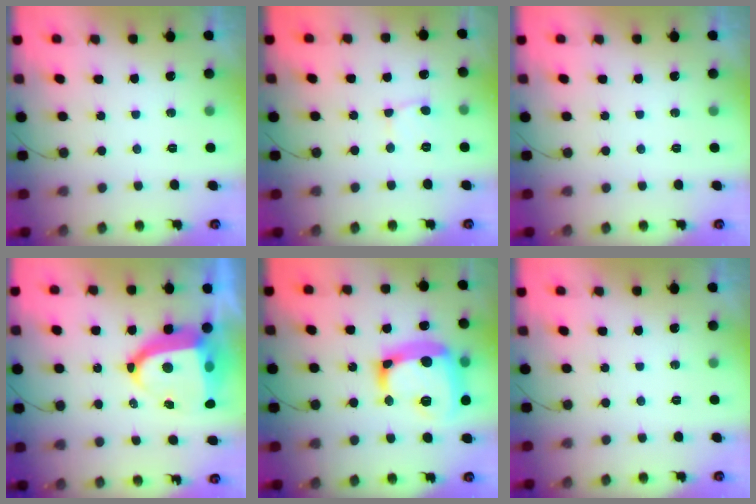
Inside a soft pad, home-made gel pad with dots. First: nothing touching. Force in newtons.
{"total": 2.9, "press": 2.9, "slide": 0.2}
{"total": 0.0}
{"total": 15.1, "press": 14.9, "slide": 2.0}
{"total": 21.6, "press": 21.5, "slide": 2.0}
{"total": 0.0}